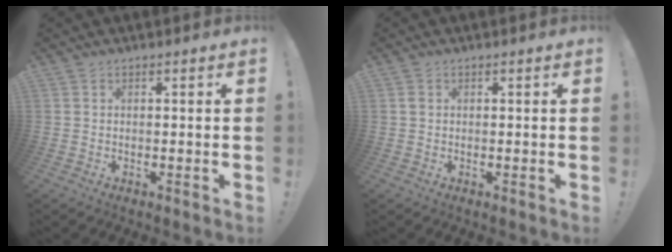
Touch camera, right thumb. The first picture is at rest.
{"total": 0.8, "force": [0.1, 0.6, 0.5], "torque": [-0.008, 0.003, 0.001]}